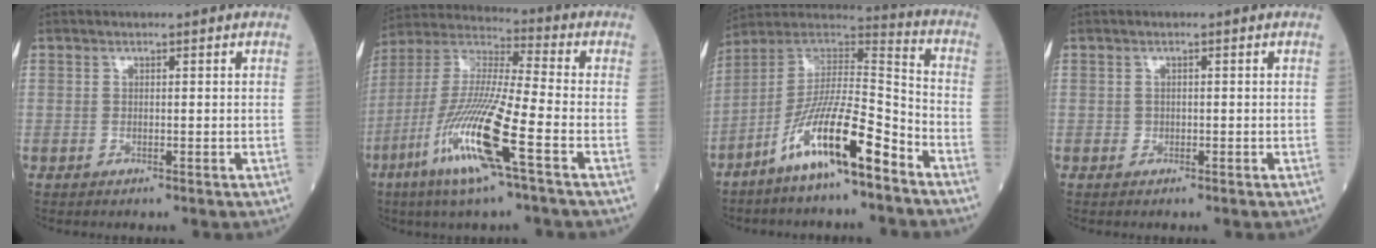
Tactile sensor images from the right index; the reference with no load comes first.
{"total": 16.4, "force": [-7.1, 0.5, 14.8], "torque": [-0.312, -0.024, -0.141]}
{"total": 14.6, "force": [-8.6, 1.8, 11.7], "torque": [-0.217, 0.006, -0.157]}
{"total": 0.5, "force": [-0.2, 0.5, 0.1], "torque": [0.000, 0.004, -0.004]}